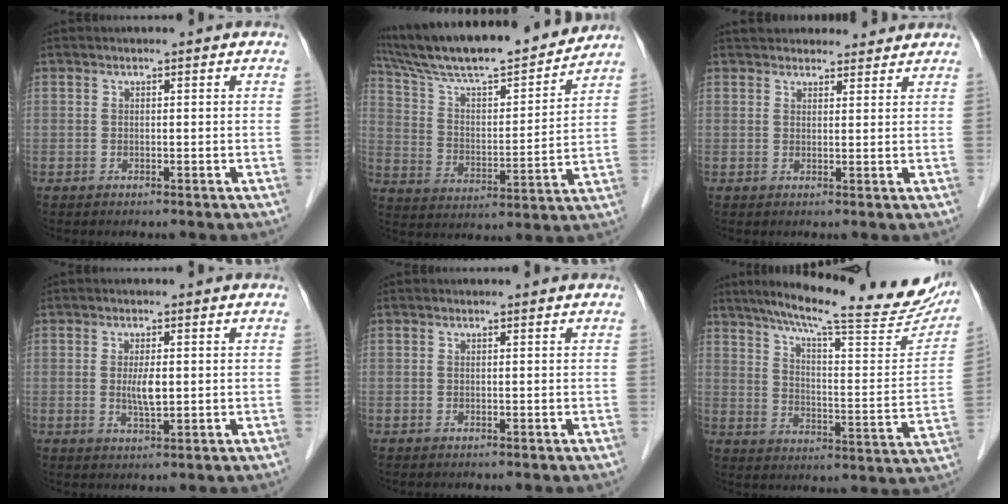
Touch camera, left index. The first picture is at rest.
{"total": 20.4, "force": [18.3, 2.0, 8.9], "torque": [-0.157, 0.007, 0.295]}
{"total": 8.6, "force": [8.0, 2.8, 1.7], "torque": [0.000, 0.026, 0.098]}
{"total": 3.4, "force": [0.1, 0.8, 3.3], "torque": [-0.062, -0.005, 0.004]}
{"total": 0.0}
{"total": 26.1, "force": [21.7, 3.2, 14.0], "torque": [-0.208, -0.031, 0.280]}